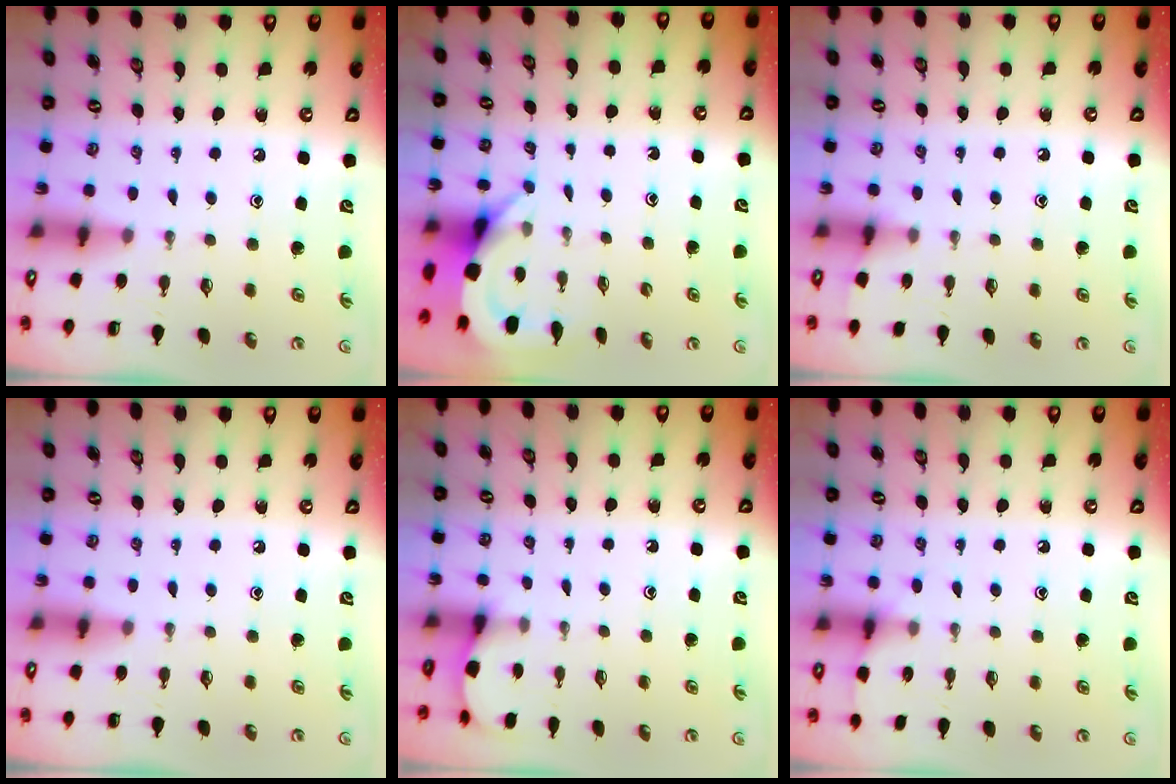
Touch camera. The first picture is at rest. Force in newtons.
{"total": 3.6, "press": 3.6, "slide": 0.2}
{"total": 2.8, "press": 2.8, "slide": 0.5}
{"total": 0.0}
{"total": 1.9, "press": 1.9, "slide": 0.2}
{"total": 4.8, "press": 4.8, "slide": 0.7}